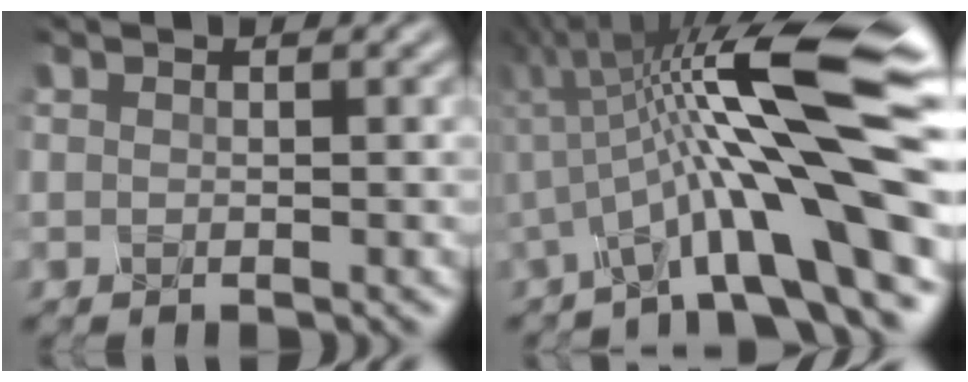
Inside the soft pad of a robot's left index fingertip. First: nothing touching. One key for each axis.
{"total": 12.4, "fx": -1.7, "fy": 1.5, "fz": 12.2, "tx": -0.197, "ty": 0.022, "tz": -0.017}